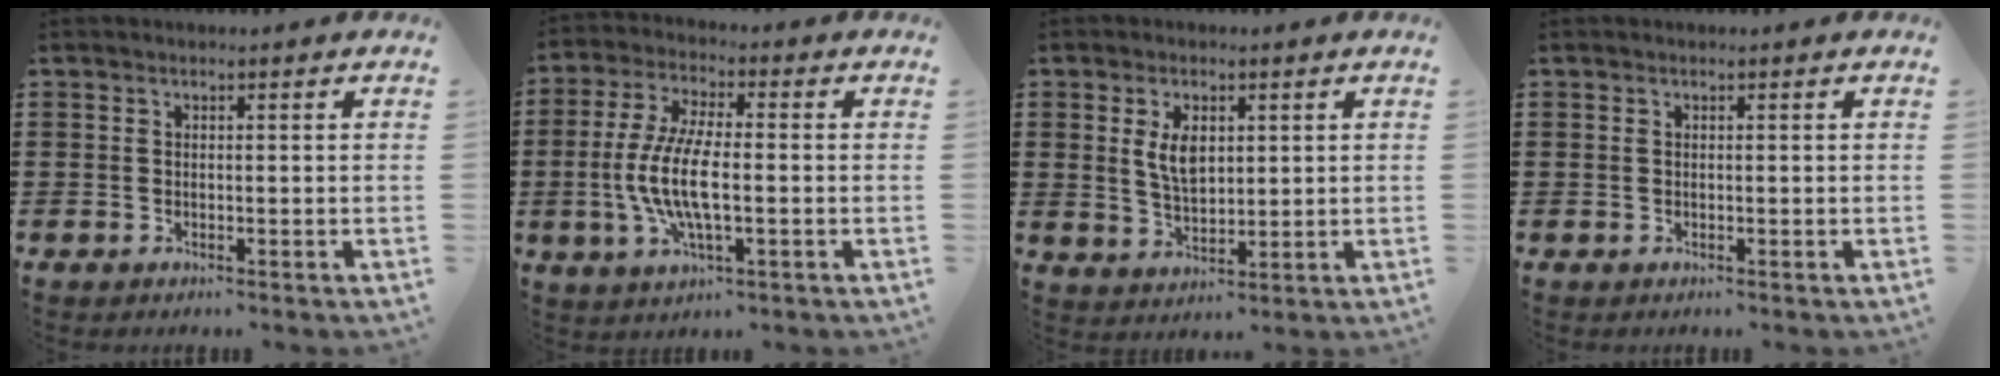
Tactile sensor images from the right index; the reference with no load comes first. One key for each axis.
{"total": 9.3, "fx": -1.9, "fy": 2.9, "fz": 8.6, "tx": -0.193, "ty": -0.013, "tz": -0.042}
{"total": 5.0, "fx": 1.4, "fy": 2.7, "fz": 4.0, "tx": -0.078, "ty": 0.006, "tz": 0.022}
{"total": 0.0}